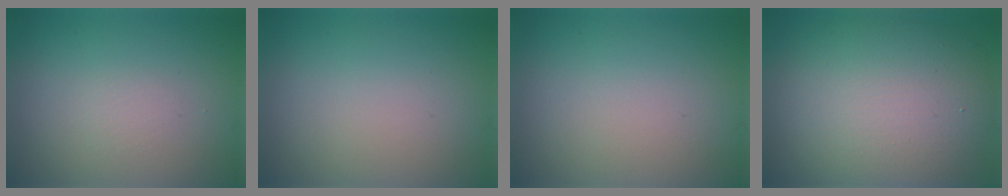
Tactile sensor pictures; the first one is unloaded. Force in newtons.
{"total": 0.0}
{"total": 0.0}
{"total": 11.8, "press": 11.7, "slide": 1.0}